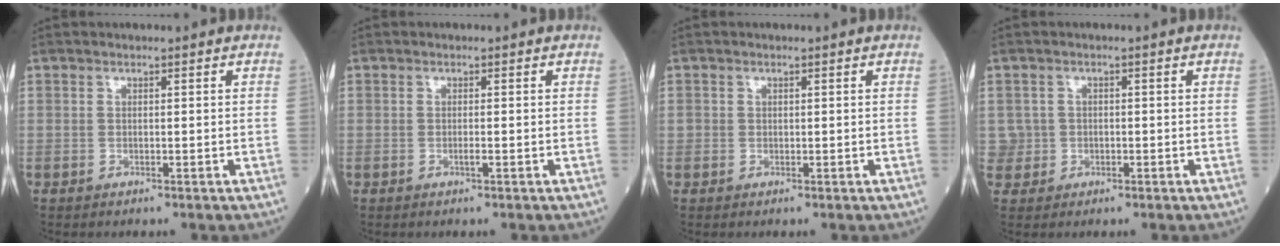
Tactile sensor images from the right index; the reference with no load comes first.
{"total": 0.8, "force": [-0.3, -0.1, 0.8], "torque": [-0.016, 0.000, -0.005]}
{"total": 0.6, "force": [0.1, 0.6, 0.1], "torque": [0.004, 0.003, 0.000]}
{"total": 2.4, "force": [-0.1, 2.4, -0.1], "torque": [0.010, 0.007, -0.002]}